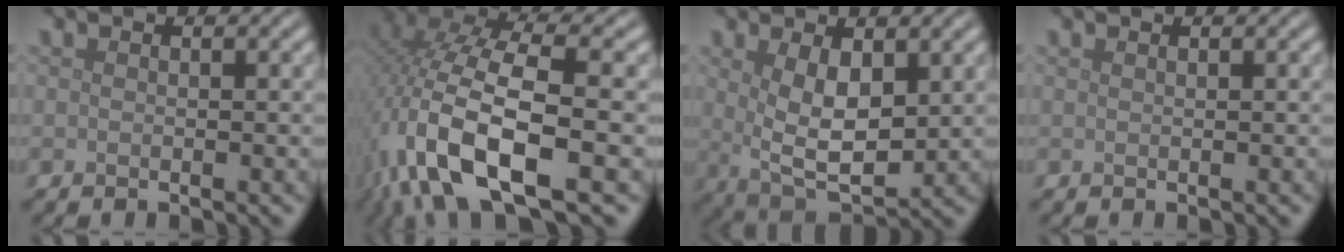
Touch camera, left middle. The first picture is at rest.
{"total": 12.6, "force": [-4.4, 5.0, 10.7], "torque": [-0.231, -0.012, -0.081]}
{"total": 5.4, "force": [1.1, 2.6, 4.6], "torque": [-0.093, -0.012, 0.028]}
{"total": 0.0}